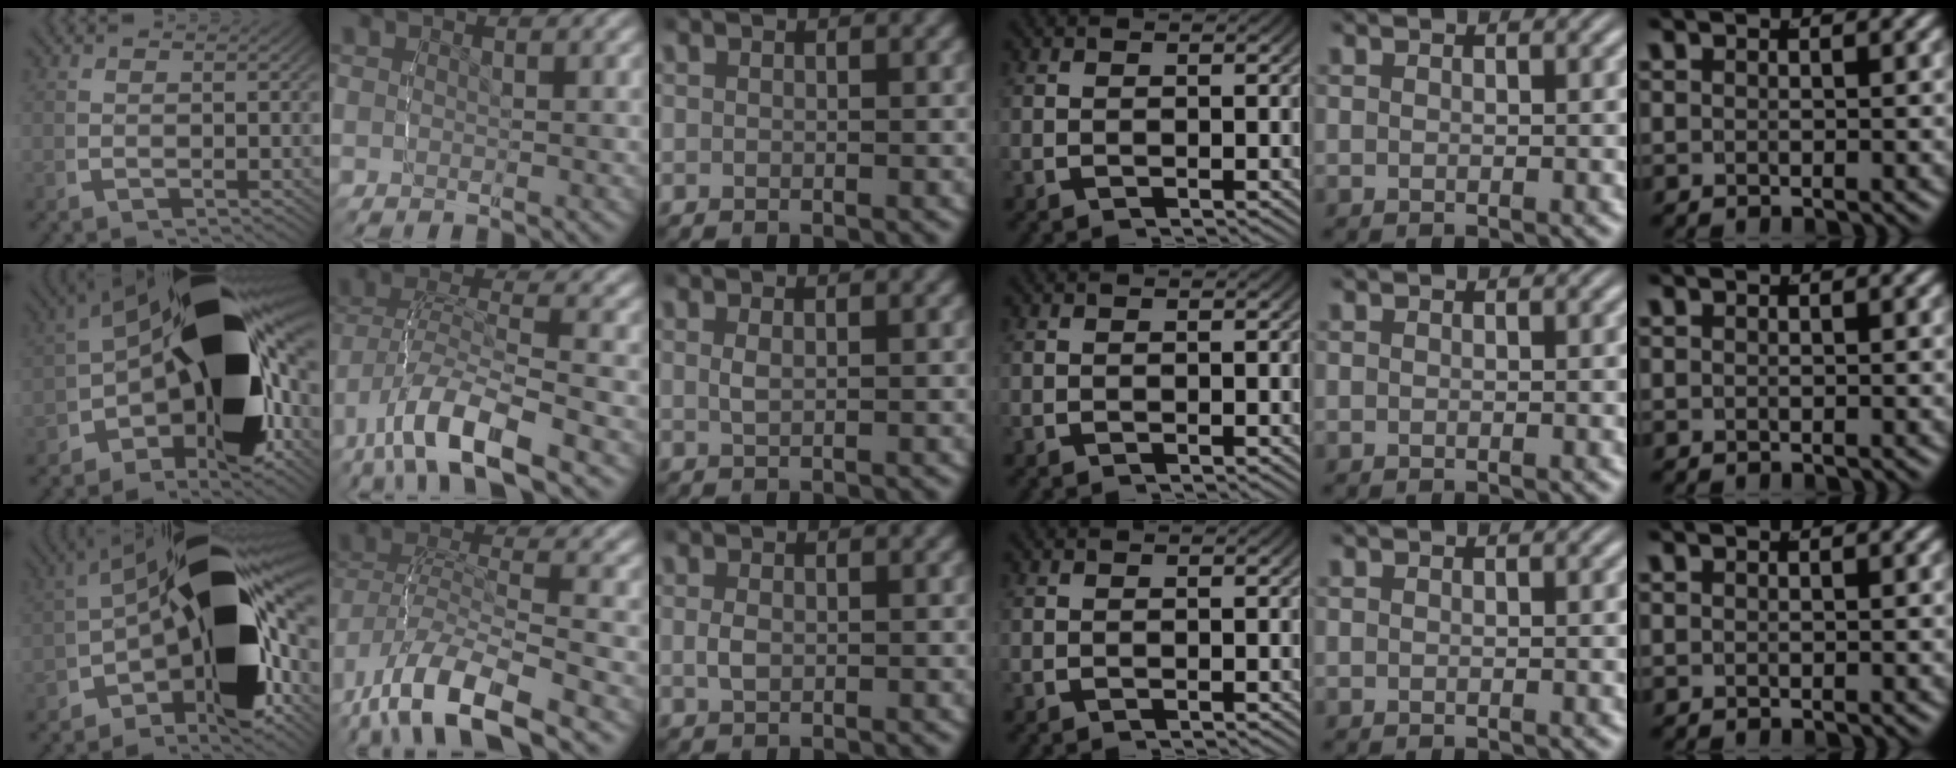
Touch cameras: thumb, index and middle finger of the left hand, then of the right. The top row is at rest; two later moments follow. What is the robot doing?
{"motion": "lift_and_place", "object": "legos"}